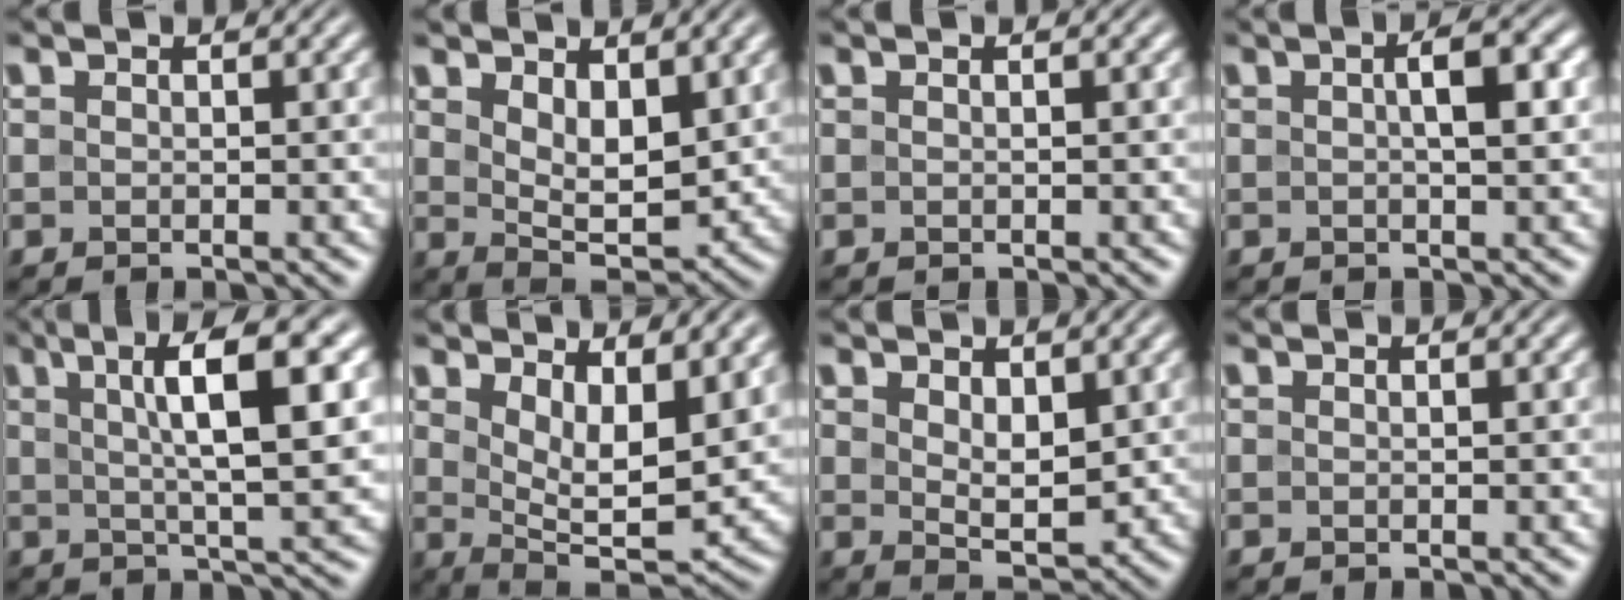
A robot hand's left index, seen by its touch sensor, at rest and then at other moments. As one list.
[{"total": 5.5, "force": [2.0, 2.8, 4.2], "torque": [-0.080, -0.011, 0.042]}, {"total": 0.6, "force": [0.1, 0.1, 0.6], "torque": [-0.007, 0.005, 0.000]}, {"total": 3.1, "force": [0.5, 0.7, 3.0], "torque": [-0.046, 0.010, 0.005]}, {"total": 9.7, "force": [2.7, 2.2, 9.0], "torque": [-0.123, 0.010, 0.042]}, {"total": 8.0, "force": [3.3, 3.3, 6.6], "torque": [-0.108, -0.016, 0.062]}, {"total": 3.5, "force": [1.2, 1.8, 2.7], "torque": [-0.052, -0.007, 0.027]}, {"total": 0.0}]